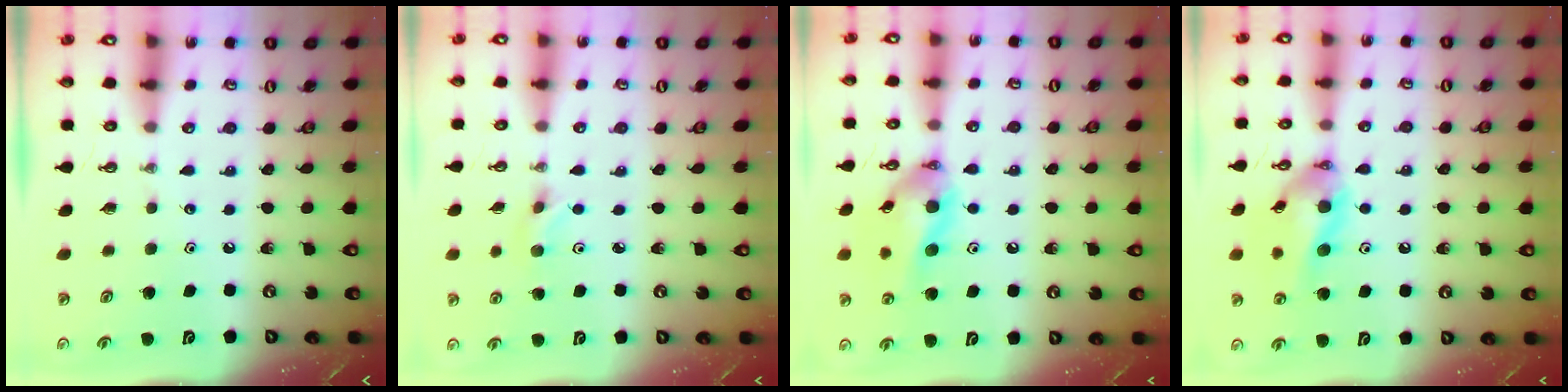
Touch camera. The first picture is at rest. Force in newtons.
{"total": 3.6, "press": 3.5, "slide": 0.9}
{"total": 15.0, "press": 14.1, "slide": 5.0}
{"total": 15.0, "press": 14.1, "slide": 5.0}